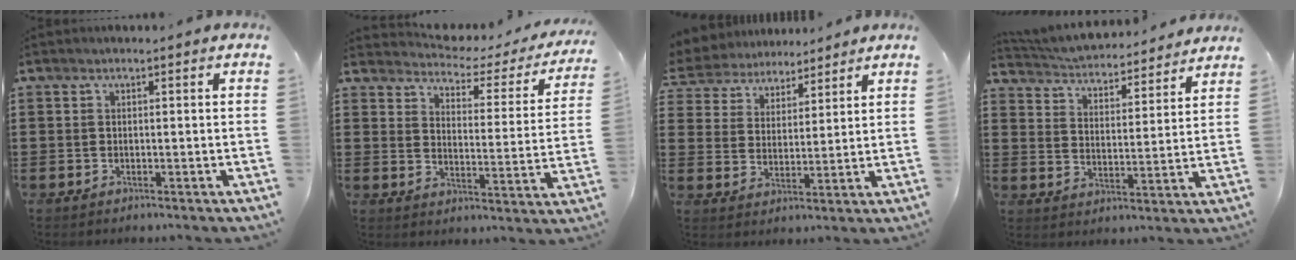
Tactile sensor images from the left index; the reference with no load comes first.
{"total": 2.7, "force": [2.6, 0.5, 0.5], "torque": [-0.033, -0.027, 0.035]}
{"total": 5.4, "force": [5.1, 1.8, 0.2], "torque": [-0.034, -0.024, 0.090]}
{"total": 4.0, "force": [4.0, 0.1, 0.2], "torque": [-0.027, -0.034, 0.063]}